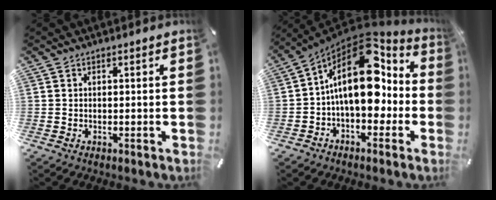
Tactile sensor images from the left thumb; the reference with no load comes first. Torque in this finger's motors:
{"motor_torque": [1.61, 3.40, 2.73, -0.04, 0.35]}